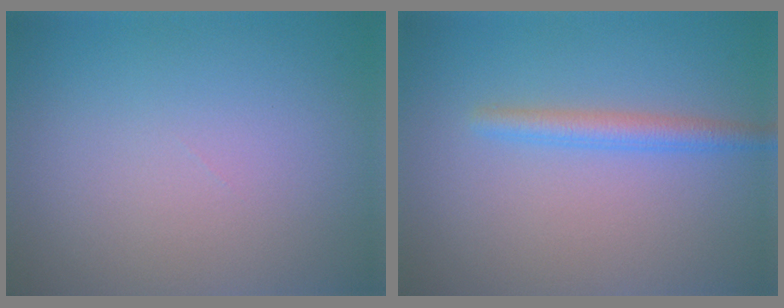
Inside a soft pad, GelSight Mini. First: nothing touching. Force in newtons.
{"total": 2.2, "press": 2.1, "slide": 0.1}